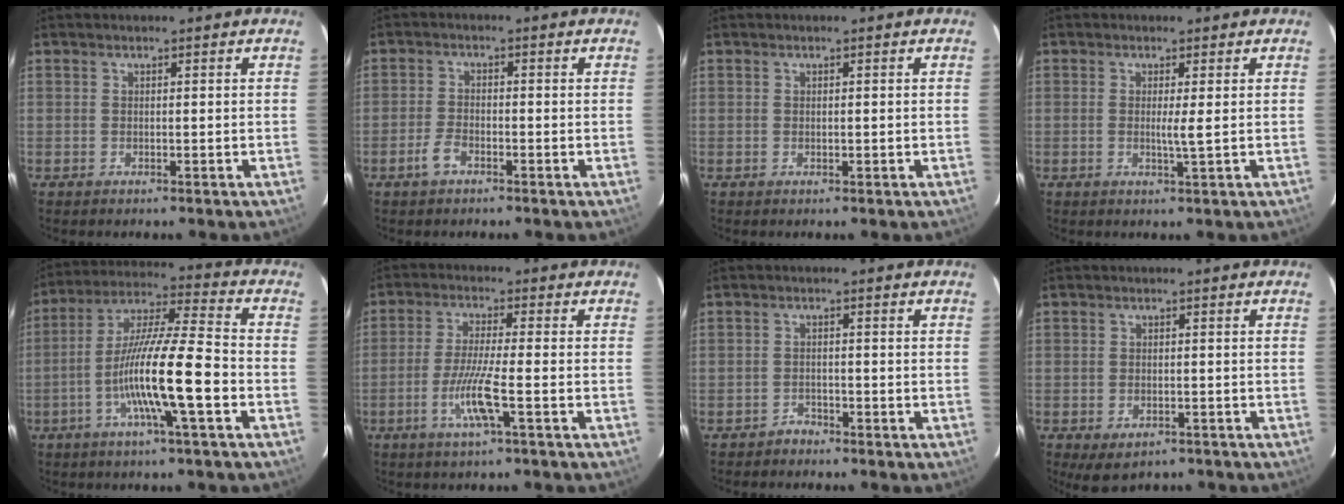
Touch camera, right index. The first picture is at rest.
{"total": 2.8, "force": [-1.8, 1.2, 1.7], "torque": [-0.040, 0.002, -0.034]}
{"total": 0.5, "force": [0.0, 0.2, 0.5], "torque": [-0.010, -0.002, 0.002]}
{"total": 2.0, "force": [0.1, -0.3, 2.0], "torque": [-0.036, -0.003, 0.000]}
{"total": 14.9, "force": [-4.4, 0.3, 14.2], "torque": [-0.264, 0.001, -0.085]}
{"total": 6.9, "force": [-2.5, -0.3, 6.4], "torque": [-0.127, -0.013, -0.049]}
{"total": 1.3, "force": [-1.2, 0.5, -0.1], "torque": [0.003, 0.001, -0.023]}
{"total": 4.6, "force": [-2.9, 2.6, 2.3], "torque": [-0.040, -0.007, -0.034]}